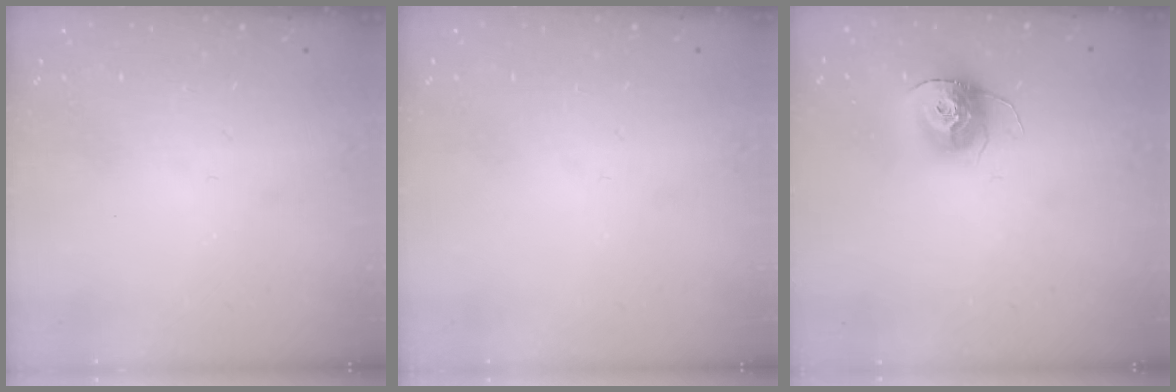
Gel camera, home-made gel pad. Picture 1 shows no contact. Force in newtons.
{"total": 0.0}
{"total": 12.3, "press": 12.3, "slide": 1.0}